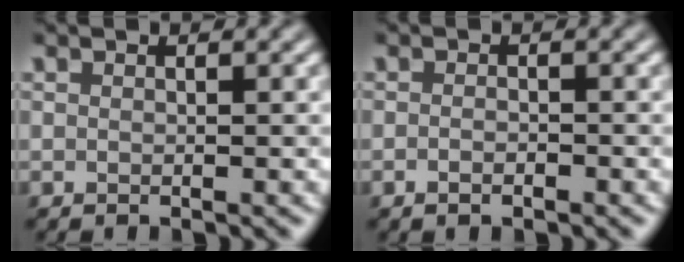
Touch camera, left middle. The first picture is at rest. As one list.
[{"total": 1.0, "force": [-0.5, 0.4, 0.8], "torque": [-0.013, 0.000, -0.009]}]